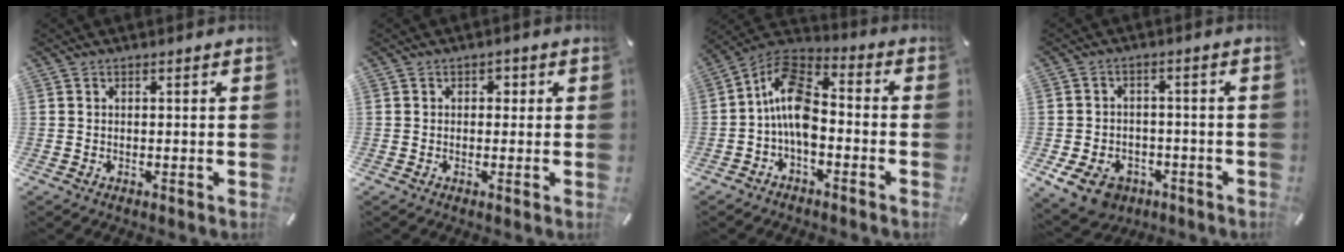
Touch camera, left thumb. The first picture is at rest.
{"total": 1.6, "force": [-0.1, 1.5, 0.7], "torque": [-0.007, 0.006, -0.009]}
{"total": 11.8, "force": [-3.1, 7.2, 8.9], "torque": [-0.185, 0.014, -0.058]}
{"total": 8.6, "force": [-4.6, 6.1, 3.9], "torque": [-0.088, 0.030, -0.082]}